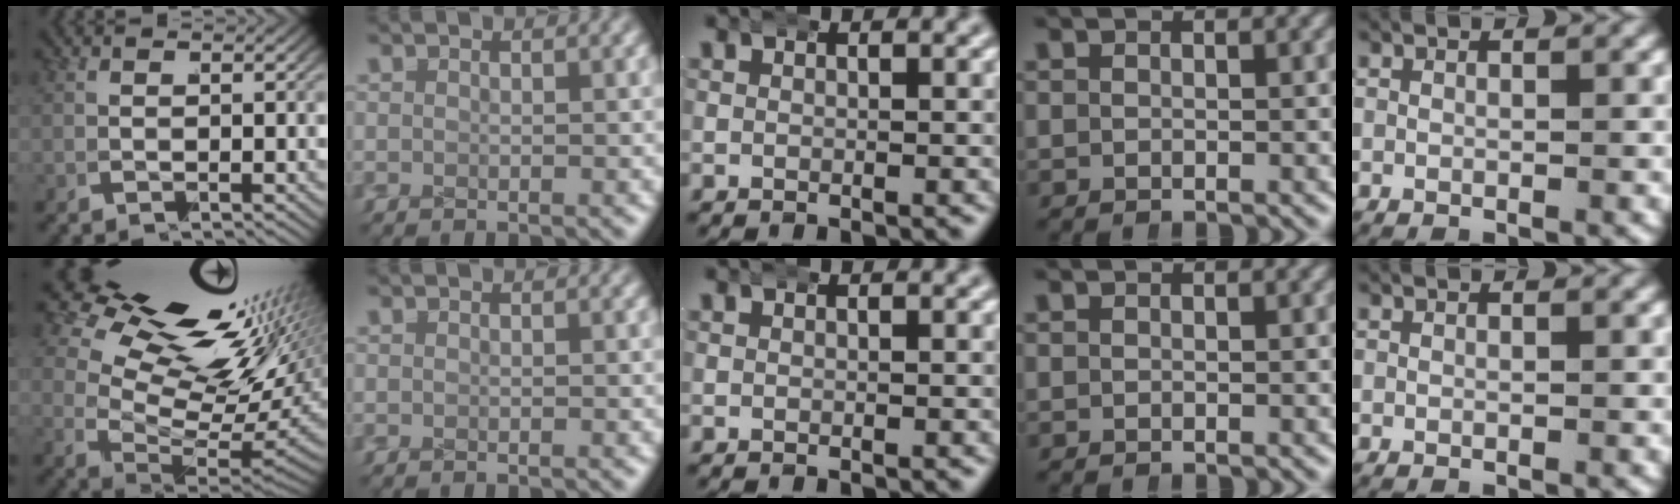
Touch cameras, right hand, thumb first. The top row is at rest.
{"thumb": {"total": 14.0, "force": [3.7, 8.3, 10.6], "torque": [-0.164, -0.014, 0.065]}}